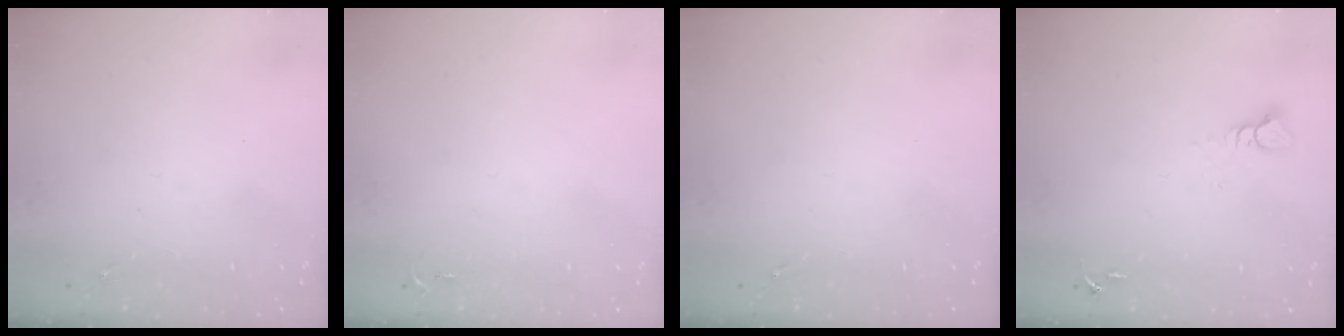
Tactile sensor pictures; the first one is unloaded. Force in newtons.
{"total": 2.6, "press": 2.6, "slide": 0.4}
{"total": 0.0}
{"total": 3.5, "press": 3.5, "slide": 0.2}